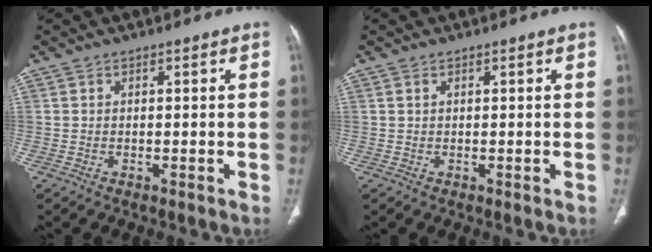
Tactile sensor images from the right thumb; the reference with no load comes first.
{"total": 0.5, "force": [0.3, 0.3, 0.3], "torque": [-0.008, 0.003, 0.006]}